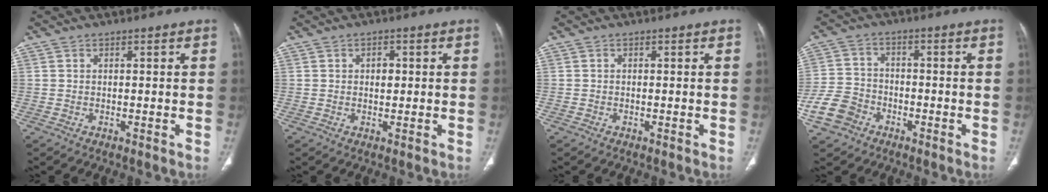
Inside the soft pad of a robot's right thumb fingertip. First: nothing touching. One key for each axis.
{"total": 2.0, "fx": 0.3, "fy": 1.4, "fz": 1.4, "tx": -0.011, "ty": 0.001, "tz": 0.003}
{"total": 0.0}
{"total": 7.7, "fx": -3.9, "fy": 5.9, "fz": 2.9, "tx": -0.053, "ty": 0.023, "tz": -0.076}